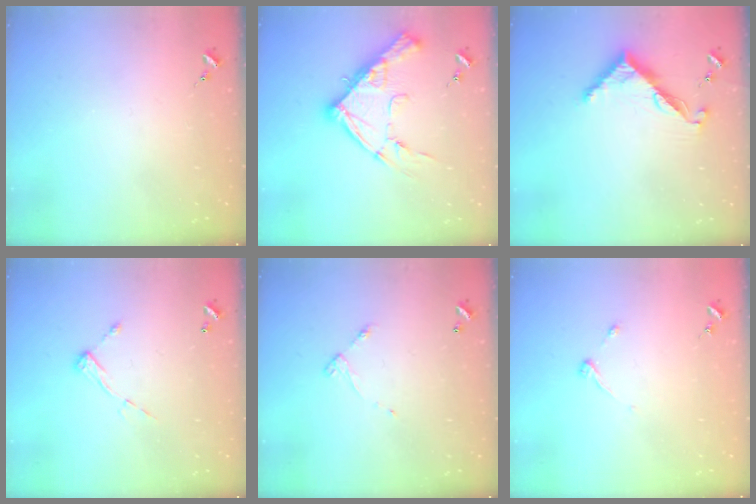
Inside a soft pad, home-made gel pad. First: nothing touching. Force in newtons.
{"total": 17.3, "press": 17.2, "slide": 1.6}
{"total": 8.7, "press": 8.7, "slide": 0.6}
{"total": 6.5, "press": 6.4, "slide": 0.6}
{"total": 4.2, "press": 4.2, "slide": 0.2}
{"total": 3.7, "press": 3.6, "slide": 0.6}